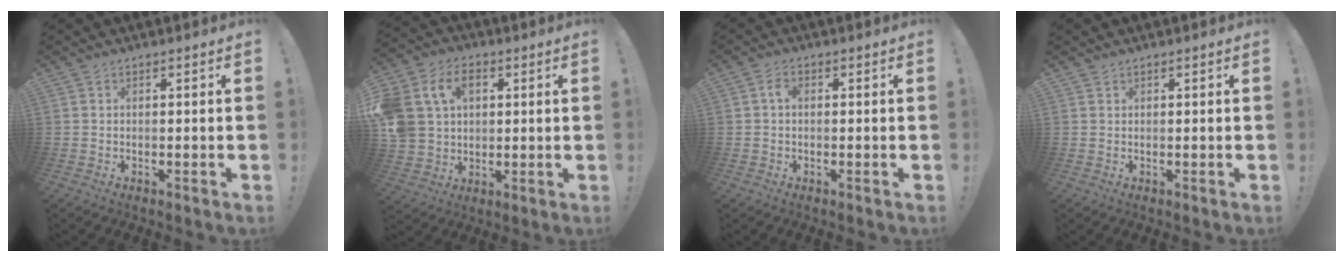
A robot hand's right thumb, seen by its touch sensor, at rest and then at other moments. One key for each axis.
{"total": 14.4, "fx": 4.9, "fy": 11.0, "fz": 7.9, "tx": -0.169, "ty": -0.010, "tz": 0.098}
{"total": 2.3, "fx": 0.1, "fy": 1.3, "fz": 1.8, "tx": -0.037, "ty": 0.010, "tz": 0.000}
{"total": 0.5, "fx": 0.5, "fy": 0.1, "fz": 0.2, "tx": -0.002, "ty": -0.002, "tz": 0.009}